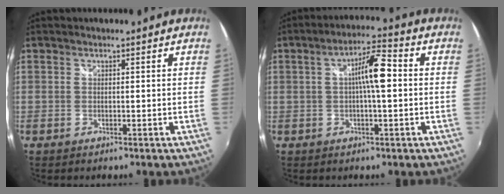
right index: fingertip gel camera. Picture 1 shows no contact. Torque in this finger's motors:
{"motor_torque": [1.09, -0.07, 0.39, 0.11]}